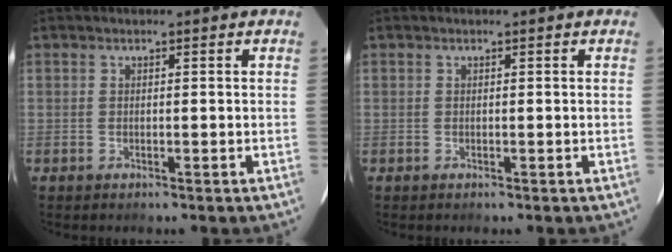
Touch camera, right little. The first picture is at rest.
{"total": 0.0}